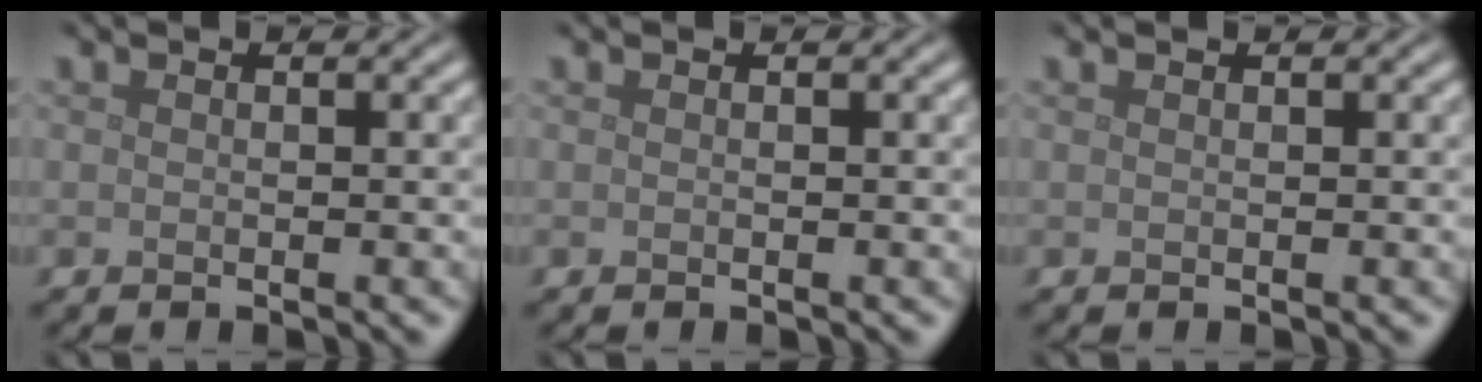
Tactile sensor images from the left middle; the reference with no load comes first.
{"total": 0.0}
{"total": 0.0}